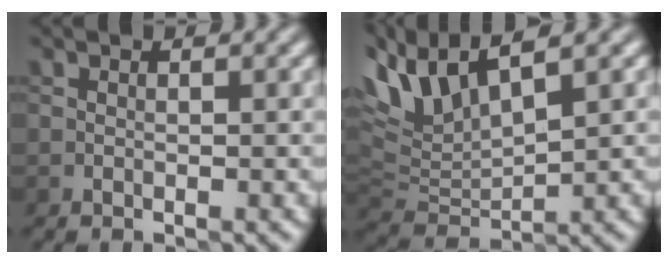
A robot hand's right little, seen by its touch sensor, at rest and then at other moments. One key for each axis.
{"total": 6.4, "fx": 4.7, "fy": 2.2, "fz": 3.9, "tx": -0.094, "ty": 0.014, "tz": 0.088}